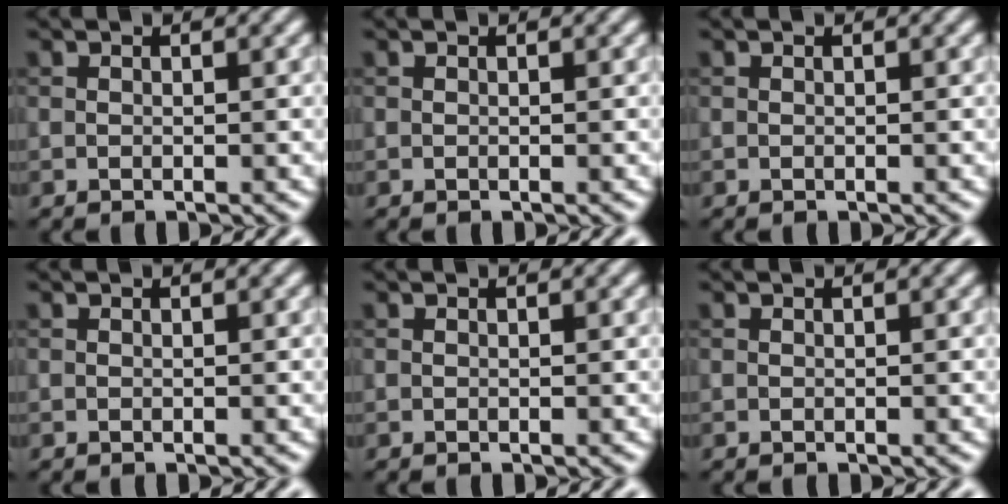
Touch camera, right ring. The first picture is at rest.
{"total": 0.0}
{"total": 0.0}
{"total": 0.0}
{"total": 0.0}
{"total": 0.0}